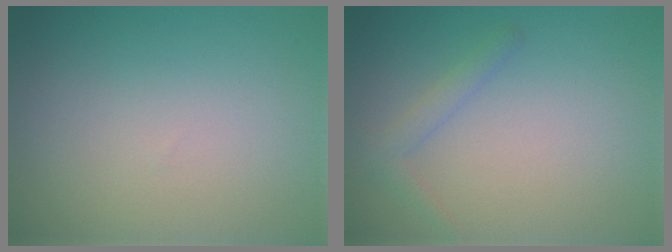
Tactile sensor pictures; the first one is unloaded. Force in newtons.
{"total": 1.4, "press": 1.4, "slide": 0.1}